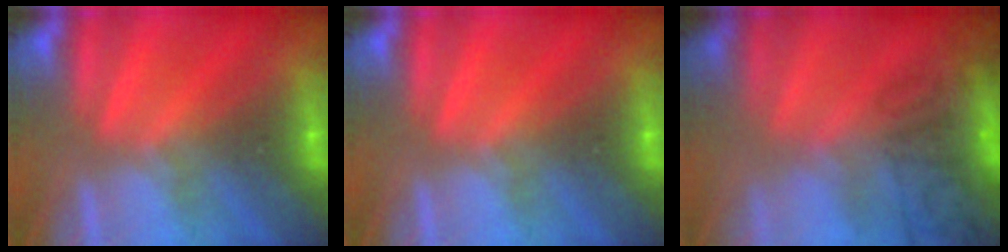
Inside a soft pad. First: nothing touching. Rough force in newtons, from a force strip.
{"total": 0.0}
{"total": 7.6}